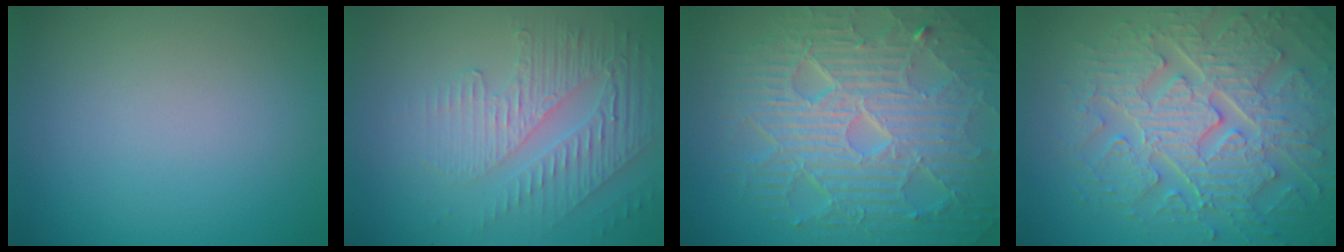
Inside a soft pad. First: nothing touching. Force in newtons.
{"total": 5.5, "press": 3.3, "slide": 4.4}
{"total": 10.5, "press": 6.7, "slide": 8.1}
{"total": 9.1, "press": 6.6, "slide": 6.2}